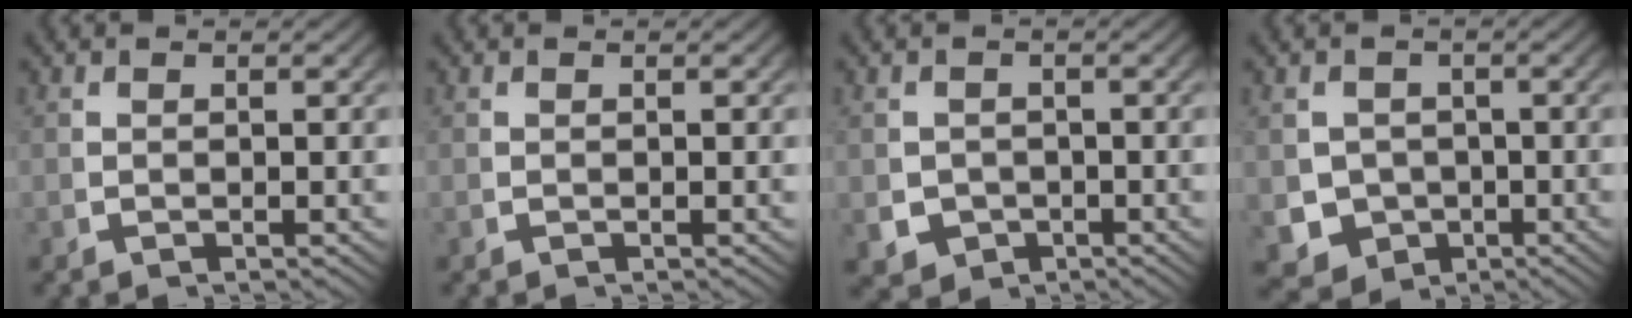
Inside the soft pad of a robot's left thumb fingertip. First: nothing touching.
{"total": 0.0}
{"total": 5.0, "force": [-1.7, 4.3, 1.9], "torque": [-0.045, -0.032, -0.015]}
{"total": 8.8, "force": [-3.0, 7.7, 3.1], "torque": [-0.069, -0.052, -0.032]}